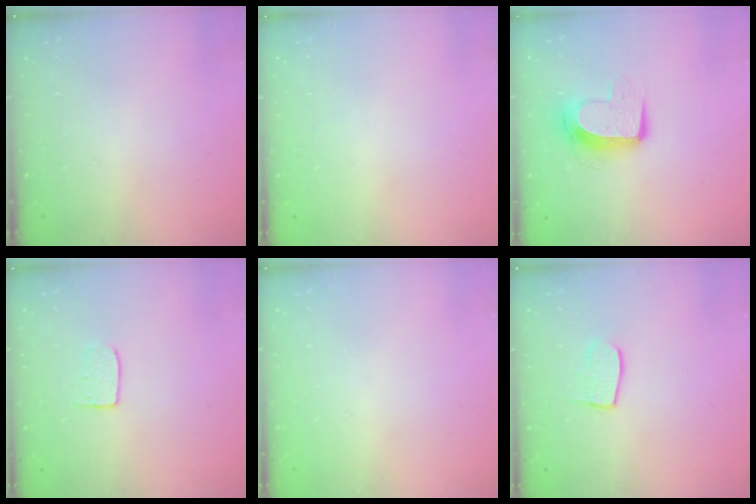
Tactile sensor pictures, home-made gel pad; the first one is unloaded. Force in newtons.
{"total": 0.0}
{"total": 10.2, "press": 10.2, "slide": 0.4}
{"total": 4.3, "press": 4.3, "slide": 0.3}
{"total": 0.0}
{"total": 7.0, "press": 7.0, "slide": 0.6}